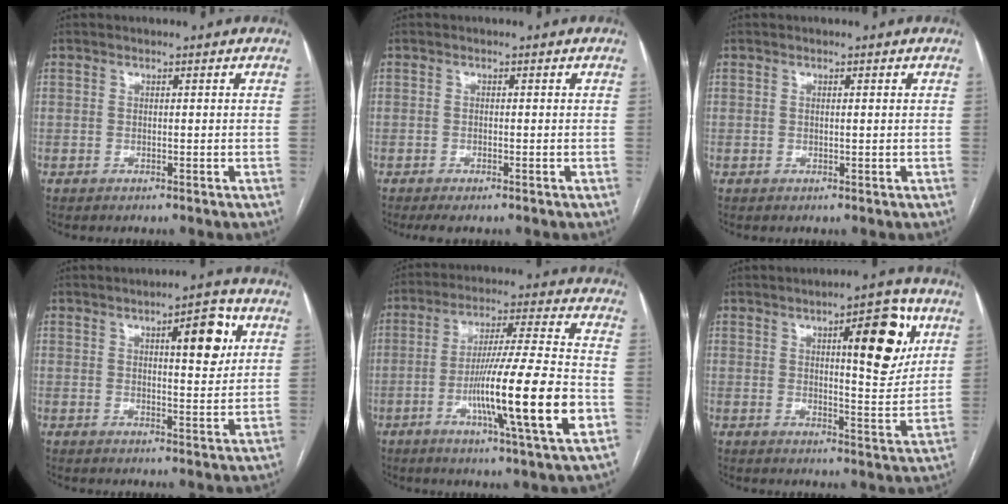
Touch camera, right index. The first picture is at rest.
{"total": 2.4, "force": [-1.9, 0.6, 1.4], "torque": [-0.023, -0.005, -0.027]}
{"total": 0.6, "force": [0.1, 0.1, 0.5], "torque": [-0.011, 0.000, 0.001]}
{"total": 7.6, "force": [2.8, 2.1, 6.8], "torque": [-0.093, 0.006, 0.037]}
{"total": 17.5, "force": [-5.1, -0.4, 16.7], "torque": [-0.284, -0.012, -0.088]}
{"total": 11.5, "force": [4.4, 2.8, 10.2], "torque": [-0.137, 0.004, 0.059]}